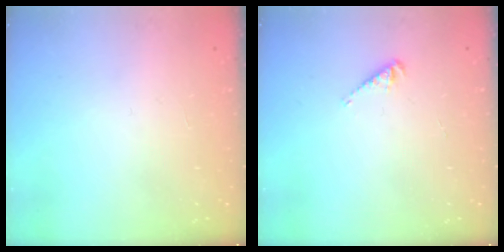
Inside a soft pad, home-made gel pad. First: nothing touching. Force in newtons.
{"total": 2.7, "press": 2.7, "slide": 0.3}